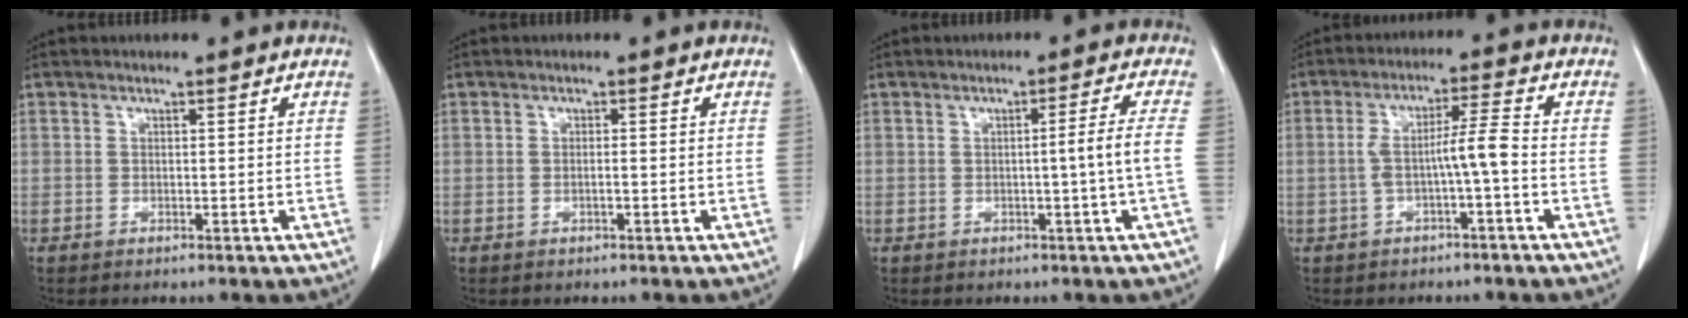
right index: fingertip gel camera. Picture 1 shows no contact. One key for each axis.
{"total": 1.1, "fx": -0.2, "fy": 0.3, "fz": 1.0, "tx": -0.024, "ty": 0.003, "tz": -0.002}
{"total": 4.6, "fx": -0.7, "fy": -1.0, "fz": 4.4, "tx": -0.065, "ty": 0.003, "tz": -0.009}
{"total": 5.8, "fx": -1.4, "fy": 0.2, "fz": 5.7, "tx": -0.109, "ty": 0.021, "tz": -0.019}